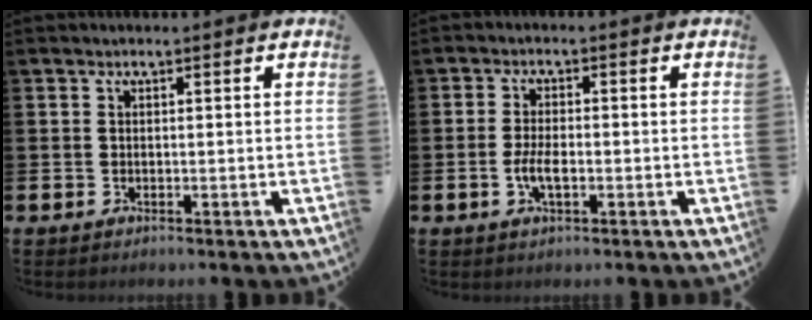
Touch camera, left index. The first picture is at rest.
{"total": 3.3, "force": [-0.8, 1.3, 3.0], "torque": [-0.052, -0.002, -0.019]}